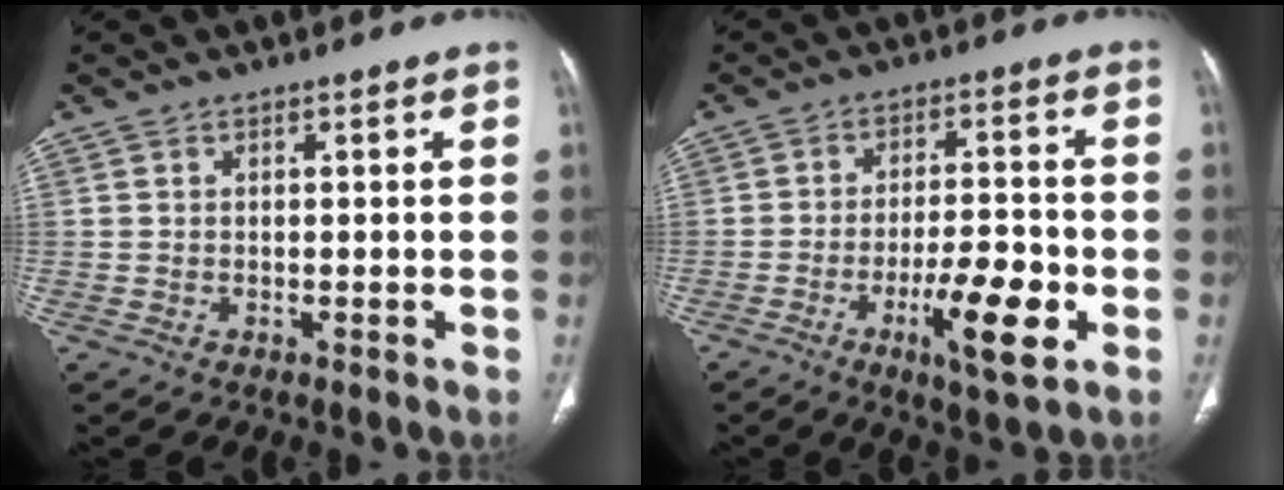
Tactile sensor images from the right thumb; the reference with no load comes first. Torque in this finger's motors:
{"motor_torque": [0.00, 0.45, -0.21, 0.12, 0.06]}